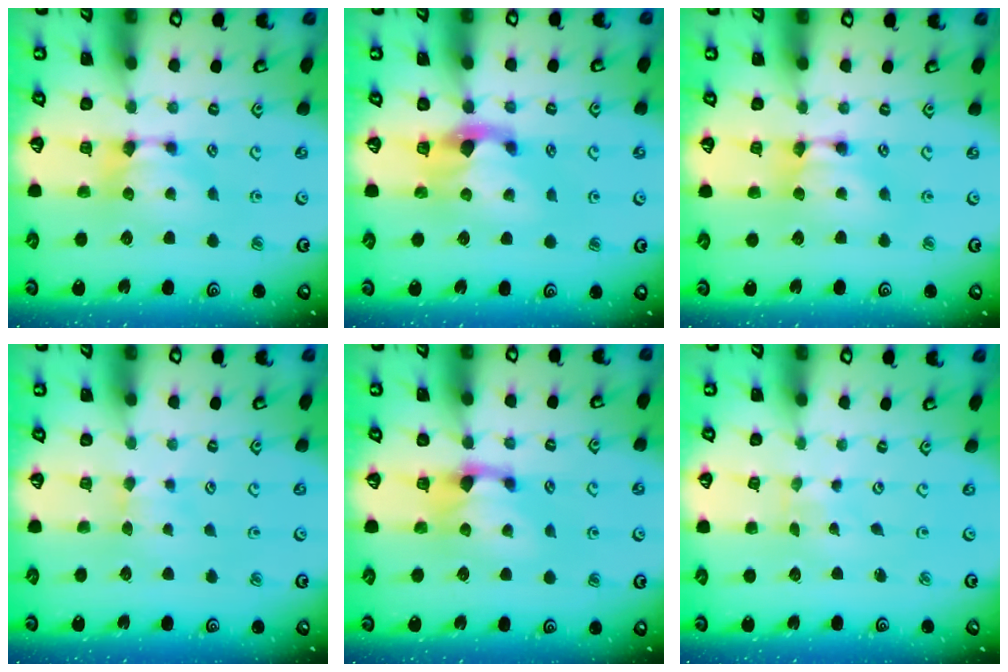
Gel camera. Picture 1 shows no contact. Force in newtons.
{"total": 2.9, "press": 2.6, "slide": 1.3}
{"total": 1.6, "press": 1.6, "slide": 0.1}
{"total": 3.3, "press": 3.3, "slide": 0.4}
{"total": 1.2, "press": 0.3, "slide": 1.2}
{"total": 6.0, "press": 6.0, "slide": 0.5}